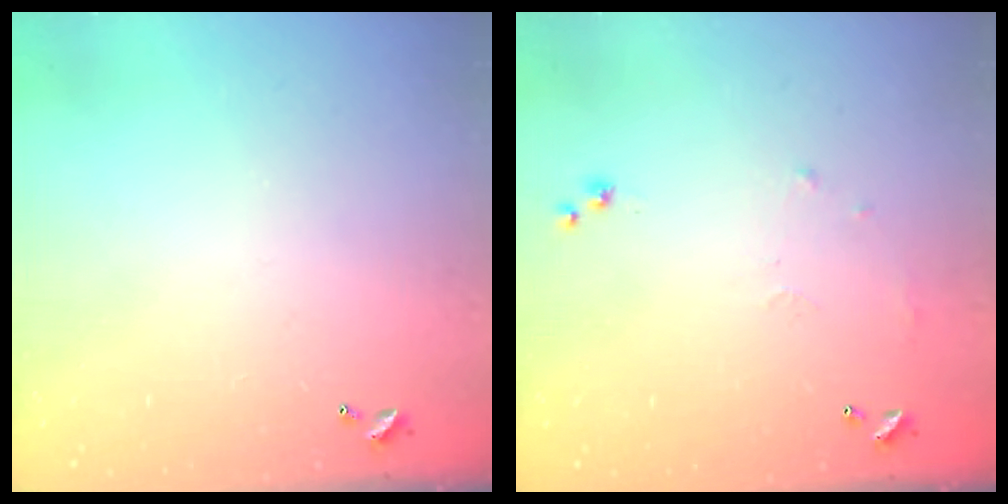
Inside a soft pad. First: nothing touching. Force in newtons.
{"total": 6.0, "press": 5.9, "slide": 1.0}